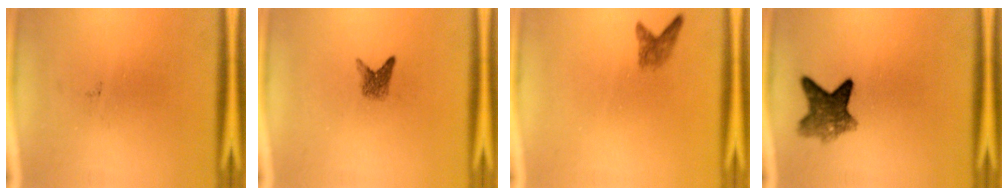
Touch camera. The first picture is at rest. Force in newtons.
{"total": 1.8}
{"total": 1.8}
{"total": 6.6}